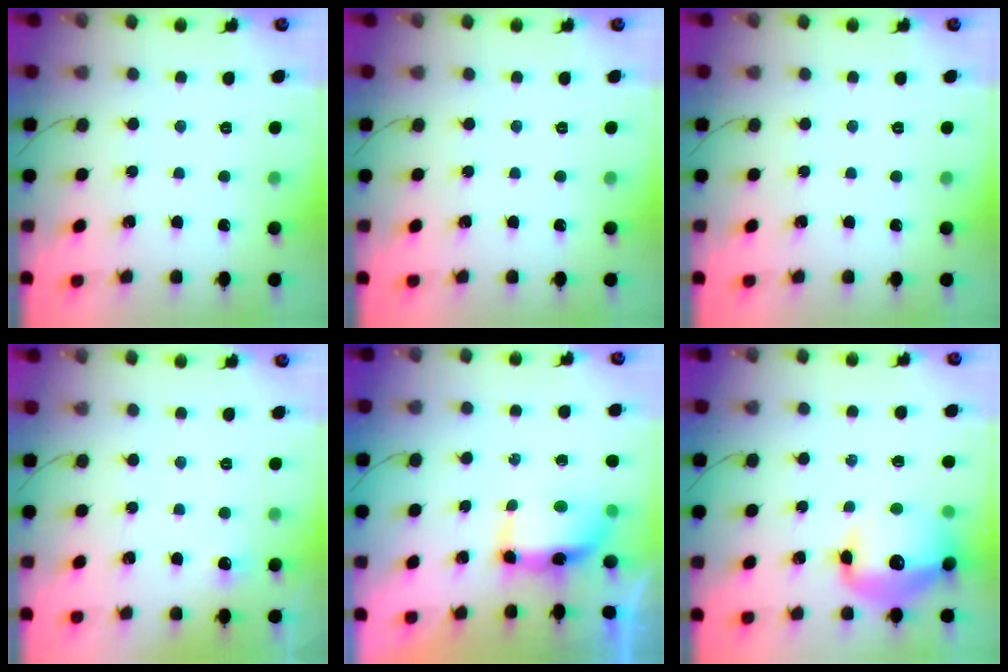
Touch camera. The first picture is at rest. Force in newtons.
{"total": 0.0}
{"total": 0.0}
{"total": 3.6, "press": 3.3, "slide": 1.5}
{"total": 7.2, "press": 7.0, "slide": 1.8}
{"total": 14.5, "press": 13.9, "slide": 4.2}